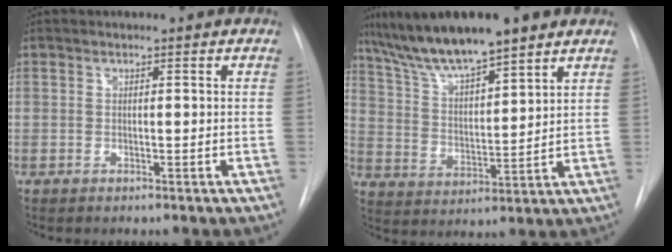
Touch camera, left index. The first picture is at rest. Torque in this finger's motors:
{"motor_torque": [0.29, -0.50, 0.45, 0.09]}